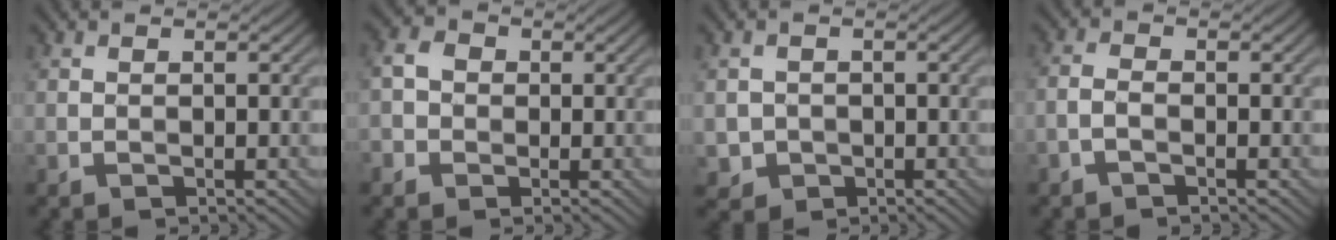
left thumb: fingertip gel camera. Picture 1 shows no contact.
{"total": 3.1, "force": [-0.8, 2.8, 1.0], "torque": [-0.028, 0.004, -0.021]}
{"total": 2.3, "force": [-0.6, 2.2, 0.4], "torque": [-0.009, -0.008, -0.013]}
{"total": 1.7, "force": [-1.1, 0.6, 1.2], "torque": [-0.027, 0.003, -0.027]}